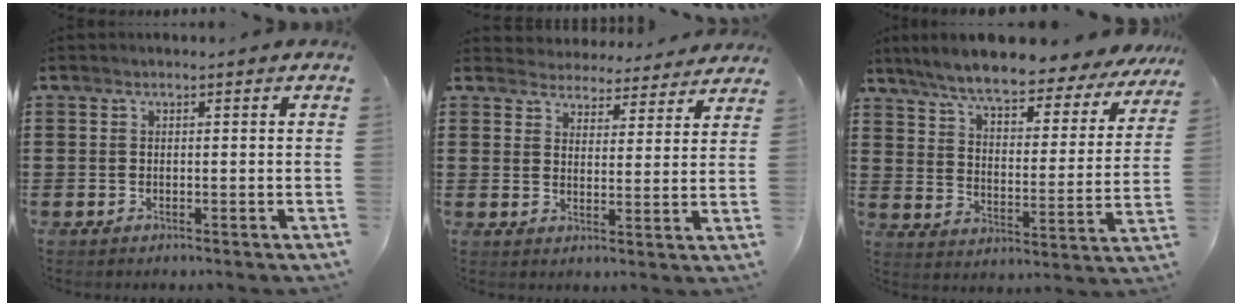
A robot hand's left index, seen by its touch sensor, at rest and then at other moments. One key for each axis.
{"total": 4.3, "fx": 4.3, "fy": 0.6, "fz": -0.1, "tx": -0.020, "ty": -0.023, "tz": 0.076}
{"total": 7.3, "fx": 6.6, "fy": 0.4, "fz": 3.2, "tx": -0.091, "ty": -0.038, "tz": 0.111}